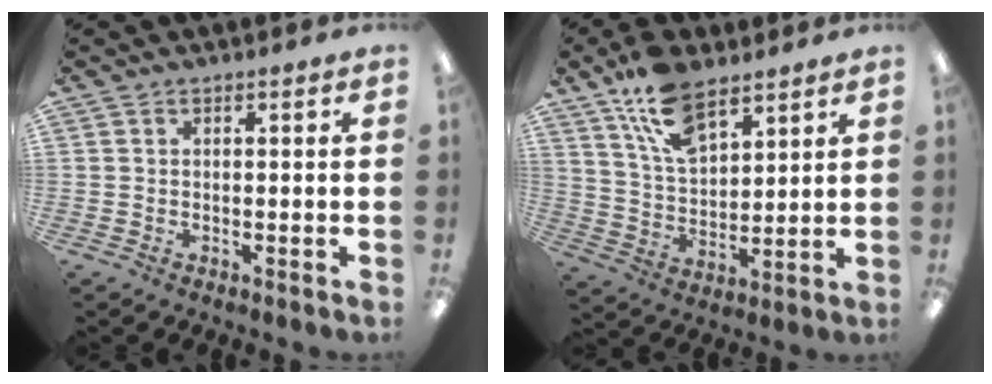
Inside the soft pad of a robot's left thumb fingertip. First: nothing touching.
{"total": 14.4, "force": [9.4, 7.2, 8.2], "torque": [-0.148, -0.037, 0.173]}